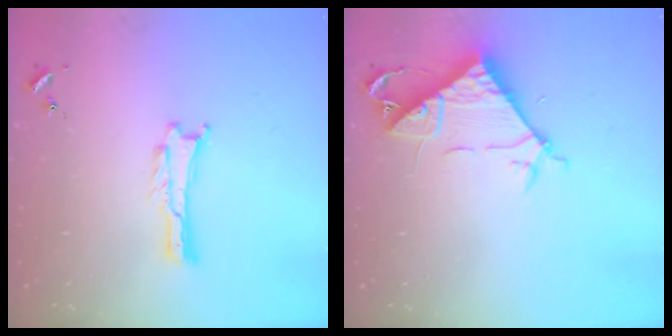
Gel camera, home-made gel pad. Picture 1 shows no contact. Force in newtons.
{"total": 8.4, "press": 8.3, "slide": 0.7}